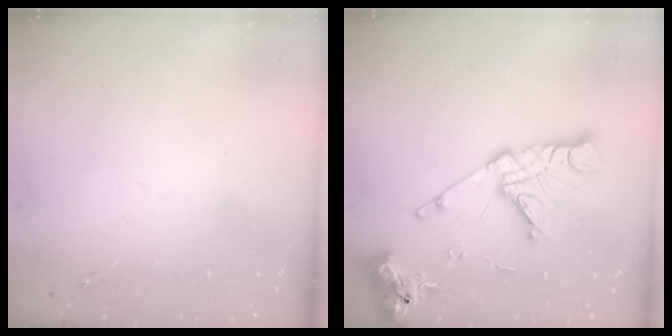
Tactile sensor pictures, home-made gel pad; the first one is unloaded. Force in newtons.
{"total": 15.5, "press": 15.4, "slide": 1.9}